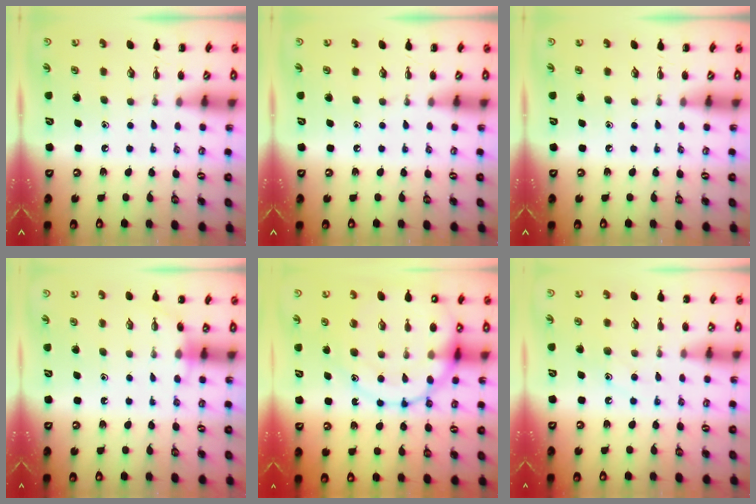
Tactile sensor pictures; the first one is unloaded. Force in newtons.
{"total": 0.0}
{"total": 0.0}
{"total": 5.3, "press": 5.1, "slide": 1.4}
{"total": 21.3, "press": 21.1, "slide": 2.9}
{"total": 7.6, "press": 7.5, "slide": 1.2}